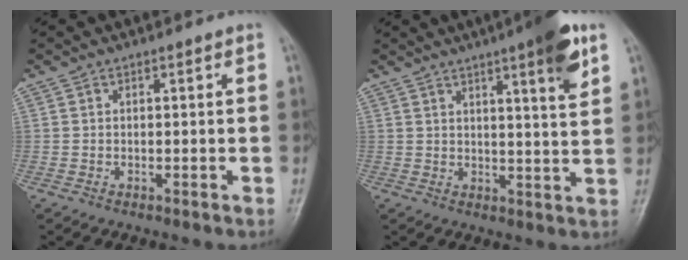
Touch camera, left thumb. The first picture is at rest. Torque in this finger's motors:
{"motor_torque": [1.12, 1.00, 1.12, -0.65, 0.02]}